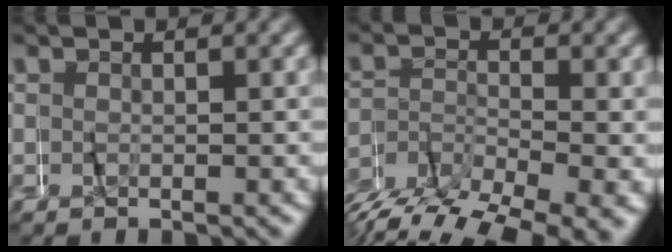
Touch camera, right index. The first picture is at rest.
{"total": 7.1, "force": [-6.0, 1.6, 3.5], "torque": [-0.056, -0.008, -0.097]}